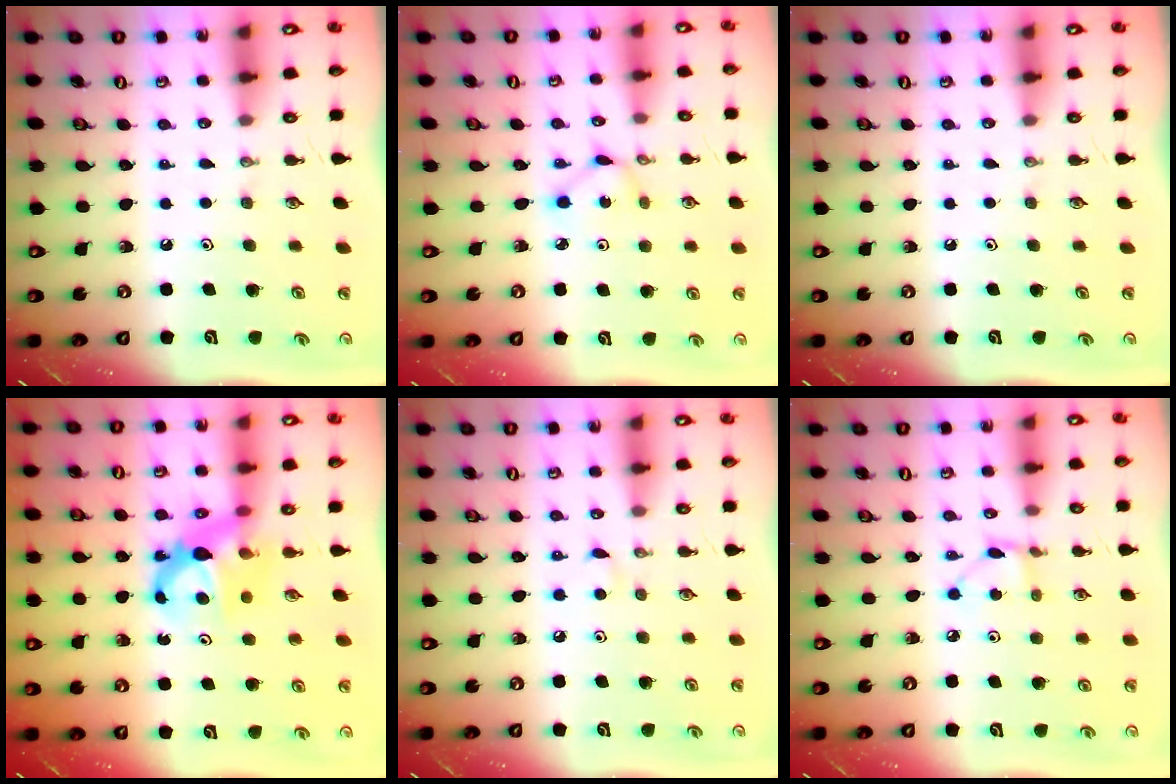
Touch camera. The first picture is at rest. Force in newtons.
{"total": 2.0, "press": 2.0, "slide": 0.1}
{"total": 0.0}
{"total": 7.0, "press": 6.9, "slide": 0.6}
{"total": 3.3, "press": 3.3, "slide": 0.5}
{"total": 3.1, "press": 3.1, "slide": 0.4}